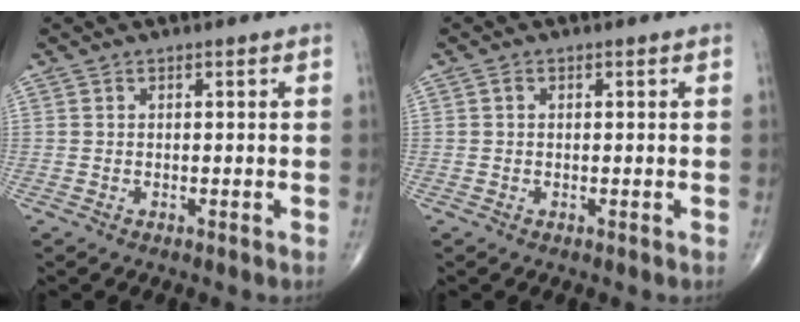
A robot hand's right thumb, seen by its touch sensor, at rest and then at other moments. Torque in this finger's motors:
{"motor_torque": [0.07, 0.03, -0.19, -0.24, 0.01]}